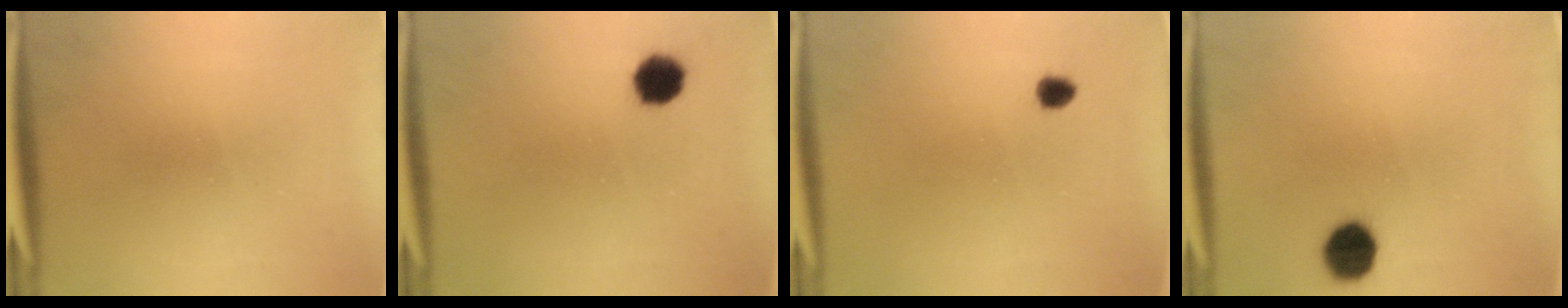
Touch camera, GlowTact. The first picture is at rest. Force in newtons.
{"total": 4.9}
{"total": 1.6}
{"total": 7.2}